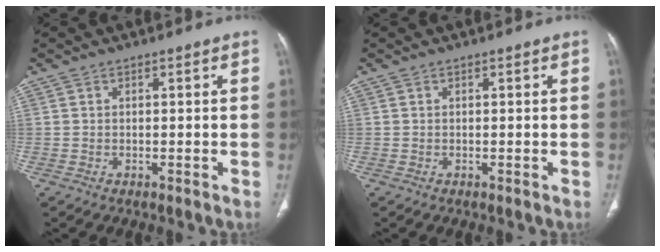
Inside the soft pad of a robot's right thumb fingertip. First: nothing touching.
{"total": 0.0}